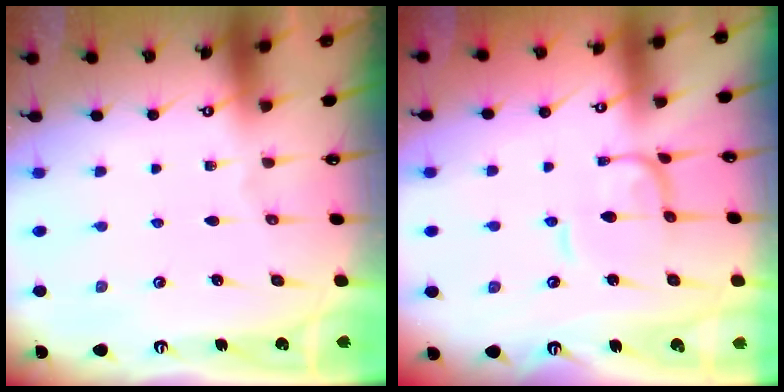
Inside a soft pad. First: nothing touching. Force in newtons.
{"total": 0.0}